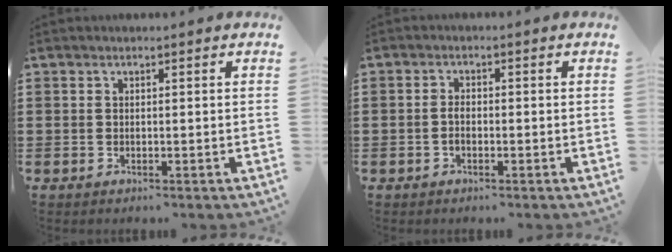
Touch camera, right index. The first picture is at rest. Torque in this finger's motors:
{"motor_torque": [1.41, 0.73, 0.03, 0.02]}